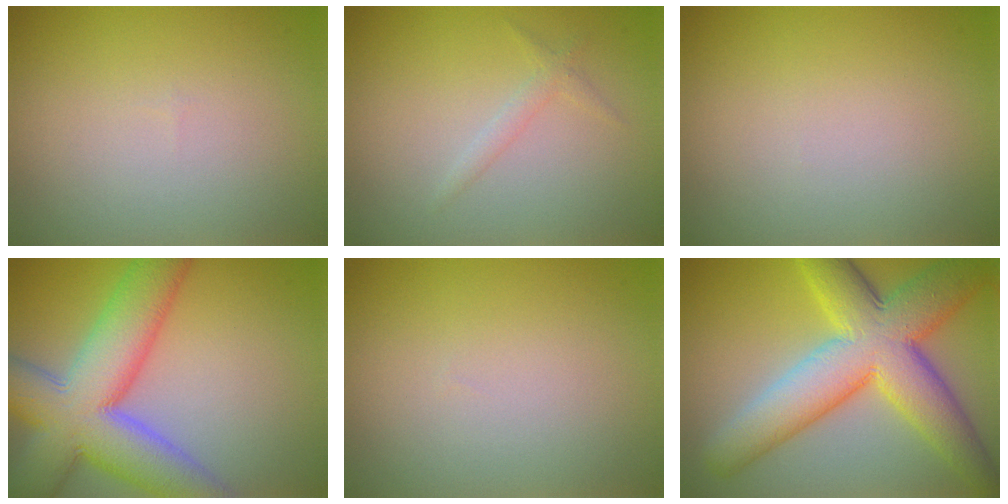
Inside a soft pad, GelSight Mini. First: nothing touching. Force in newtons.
{"total": 1.1, "press": 1.1, "slide": 0.1}
{"total": 0.0}
{"total": 11.8, "press": 11.8, "slide": 0.9}
{"total": 0.0}
{"total": 10.9, "press": 10.9, "slide": 0.1}